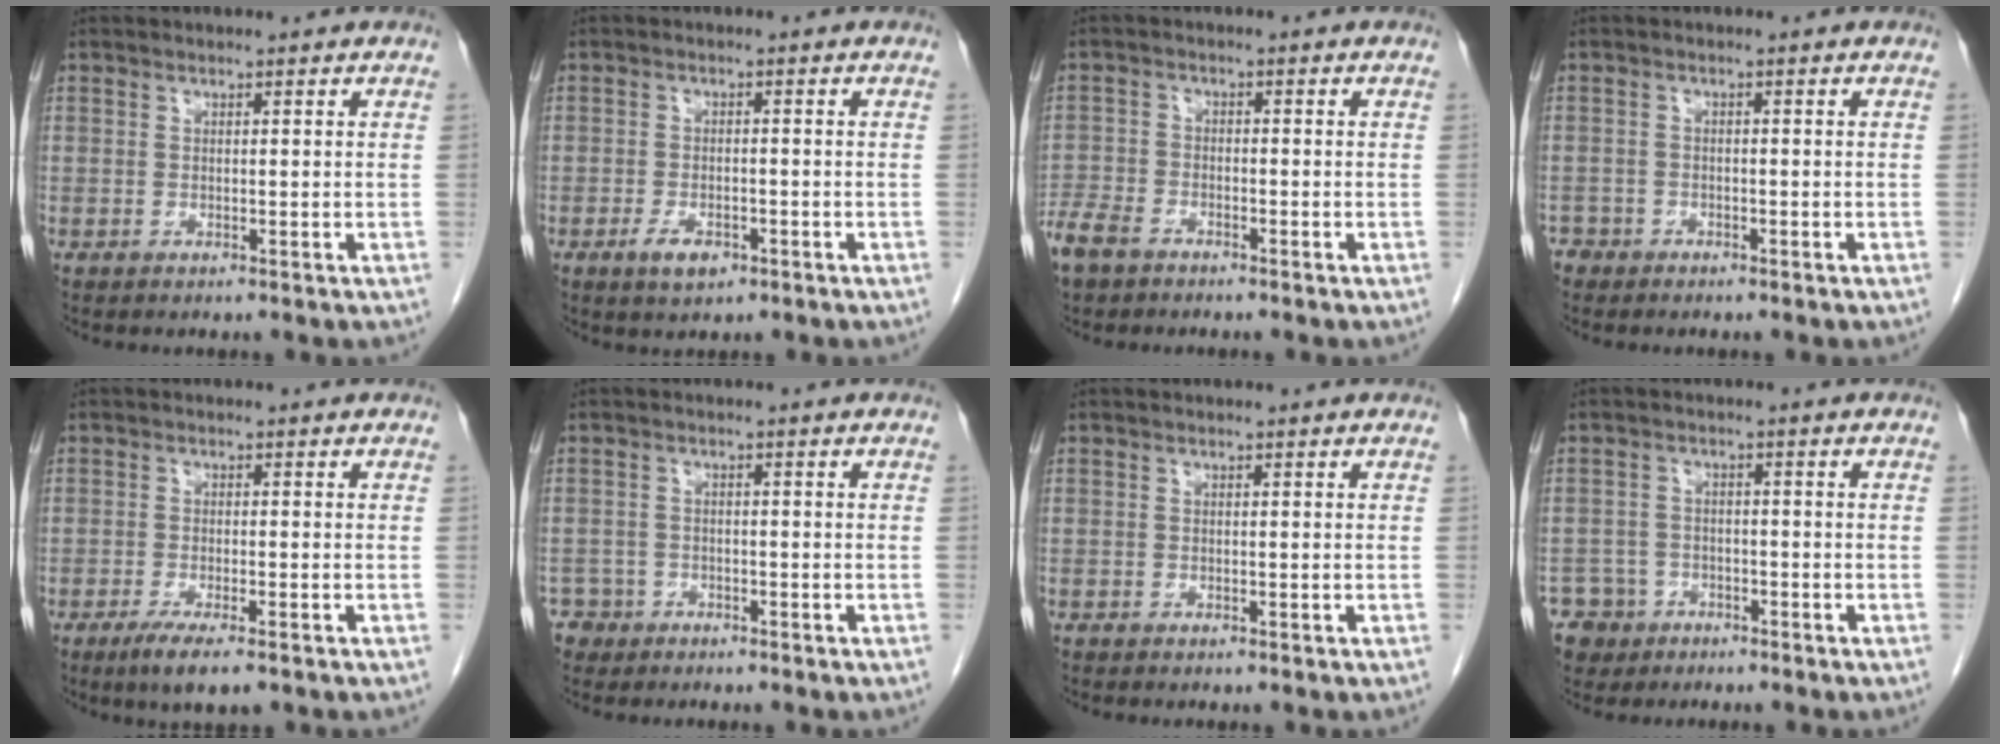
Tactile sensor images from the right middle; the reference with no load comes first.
{"total": 3.5, "force": [-1.9, 1.7, 2.4], "torque": [-0.044, 0.001, -0.026]}
{"total": 5.5, "force": [-4.3, 2.7, 2.2], "torque": [-0.046, -0.002, -0.082]}
{"total": 2.3, "force": [-1.8, 1.4, -0.1], "torque": [-0.002, 0.005, -0.035]}
{"total": 5.3, "force": [-3.5, 0.8, 3.9], "torque": [-0.069, -0.014, -0.053]}
{"total": 3.0, "force": [-2.0, 2.0, -0.7], "torque": [0.014, 0.010, -0.039]}
{"total": 0.0}
{"total": 5.4, "force": [-3.3, 4.2, -0.1], "torque": [0.004, 0.008, -0.055]}